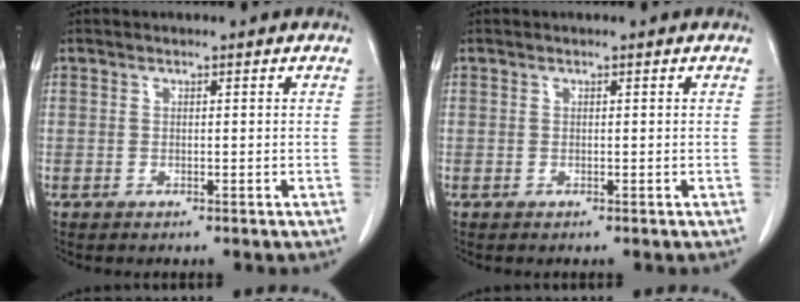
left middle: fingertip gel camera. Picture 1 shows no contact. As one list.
[{"total": 0.0}]